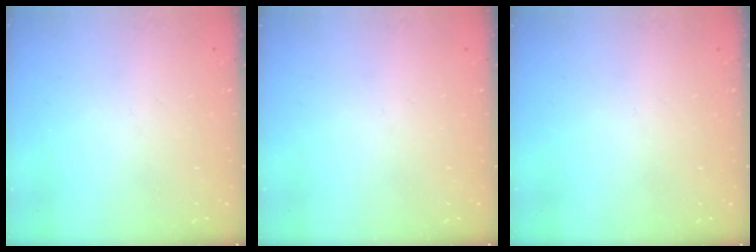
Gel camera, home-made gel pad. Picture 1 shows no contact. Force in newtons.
{"total": 0.0}
{"total": 0.0}